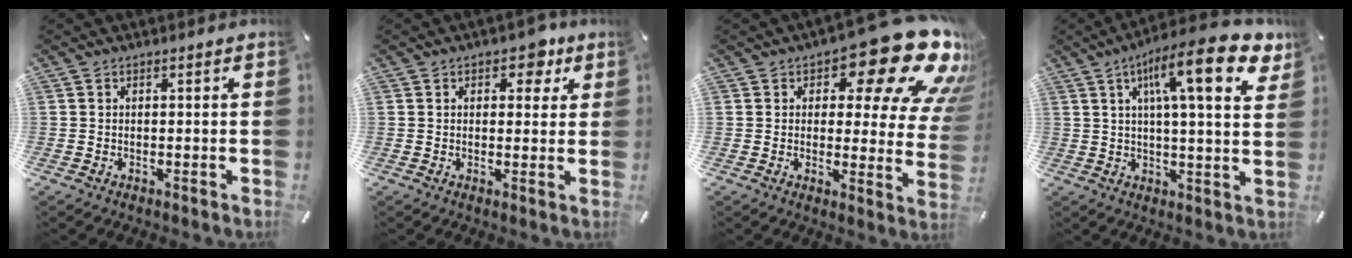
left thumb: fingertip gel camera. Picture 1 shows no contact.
{"total": 5.5, "force": [2.8, 3.5, 3.1], "torque": [-0.023, -0.008, 0.040]}
{"total": 21.7, "force": [12.5, 9.1, 15.2], "torque": [-0.193, -0.080, 0.203]}
{"total": 18.1, "force": [8.6, 4.6, 15.3], "torque": [-0.236, -0.030, 0.125]}